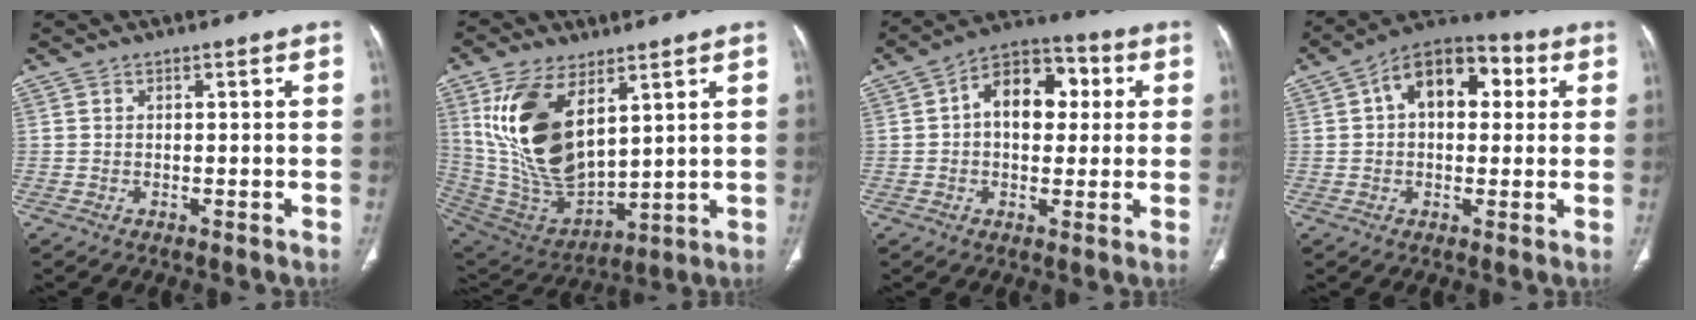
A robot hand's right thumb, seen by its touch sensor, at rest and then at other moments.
{"total": 19.9, "force": [7.4, 10.2, 15.5], "torque": [-0.283, -0.032, 0.159]}
{"total": 12.5, "force": [2.2, 8.2, 9.2], "torque": [-0.106, 0.025, 0.024]}
{"total": 13.2, "force": [3.2, 8.2, 9.8], "torque": [-0.120, 0.029, 0.040]}